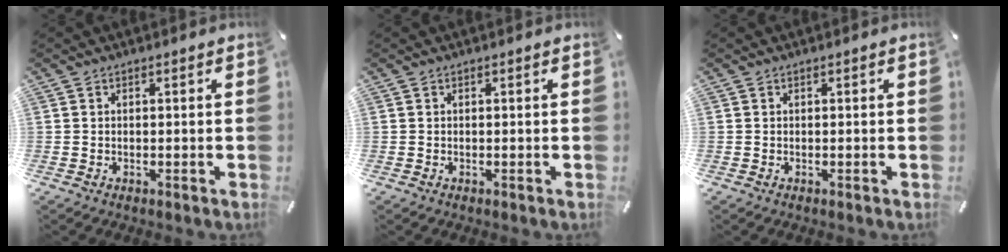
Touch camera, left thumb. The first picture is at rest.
{"total": 0.0}
{"total": 0.0}